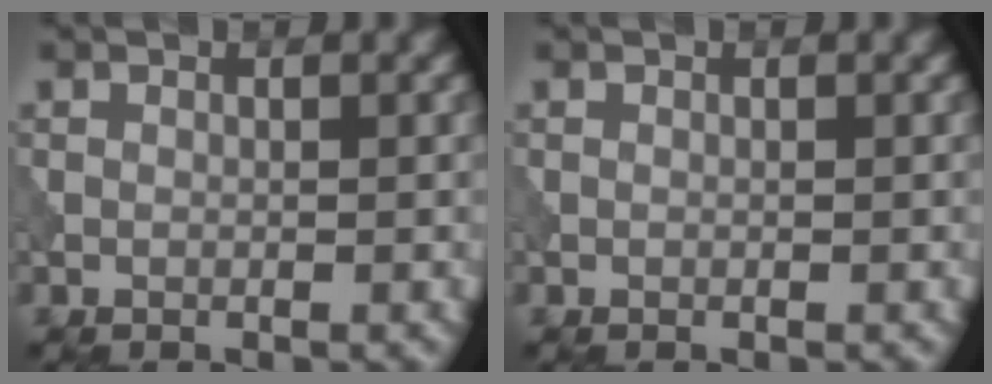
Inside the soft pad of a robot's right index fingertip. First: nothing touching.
{"total": 0.0}